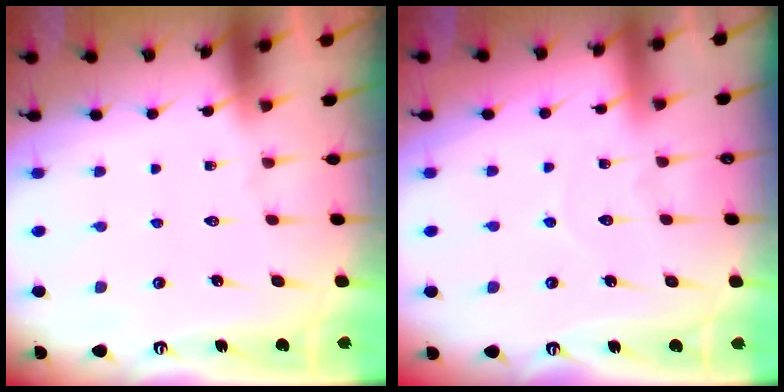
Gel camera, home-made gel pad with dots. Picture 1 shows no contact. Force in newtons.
{"total": 4.7, "press": 4.7, "slide": 0.4}